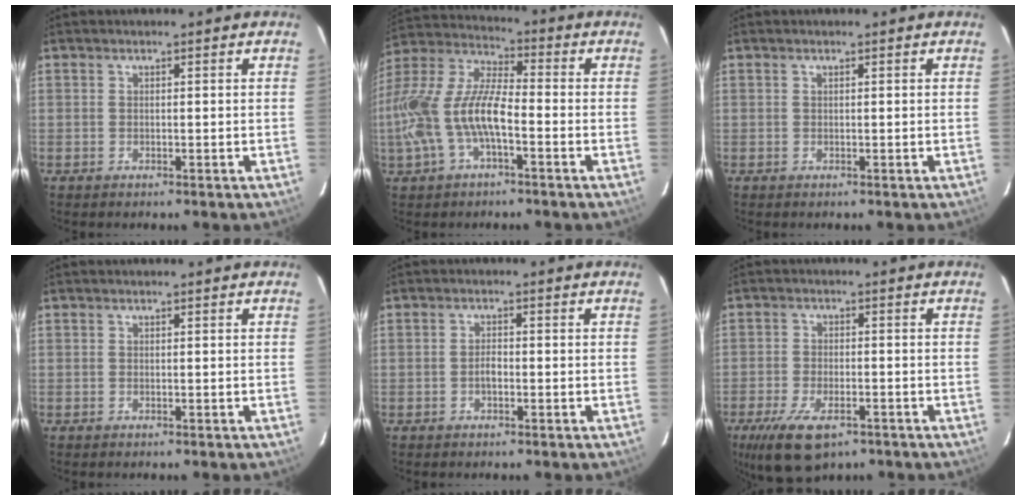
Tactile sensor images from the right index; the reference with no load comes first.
{"total": 17.1, "force": [-4.8, 6.7, 15.0], "torque": [-0.314, 0.001, -0.095]}
{"total": 0.0}
{"total": 0.0}
{"total": 1.8, "force": [-0.7, 0.9, 1.4], "torque": [-0.027, 0.002, -0.013]}
{"total": 11.3, "force": [-7.0, 5.0, 7.4], "torque": [-0.168, -0.030, -0.118]}